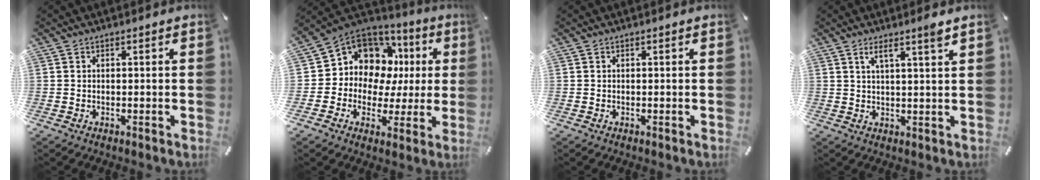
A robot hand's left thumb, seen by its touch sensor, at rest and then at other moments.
{"total": 12.0, "force": [4.5, 10.4, 3.8], "torque": [-0.088, -0.043, 0.094]}
{"total": 0.0}
{"total": 4.6, "force": [2.9, 0.2, 3.6], "torque": [-0.069, -0.008, 0.046]}